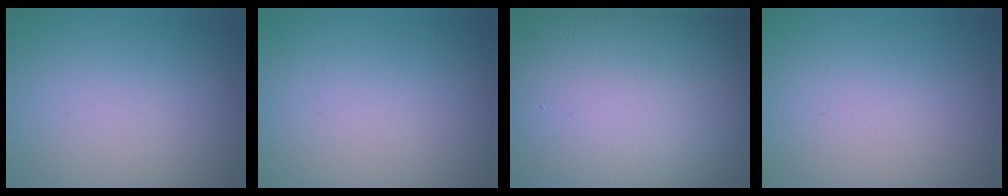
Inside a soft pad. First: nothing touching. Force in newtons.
{"total": 0.0}
{"total": 20.0, "press": 20.0, "slide": 0.5}
{"total": 0.0}